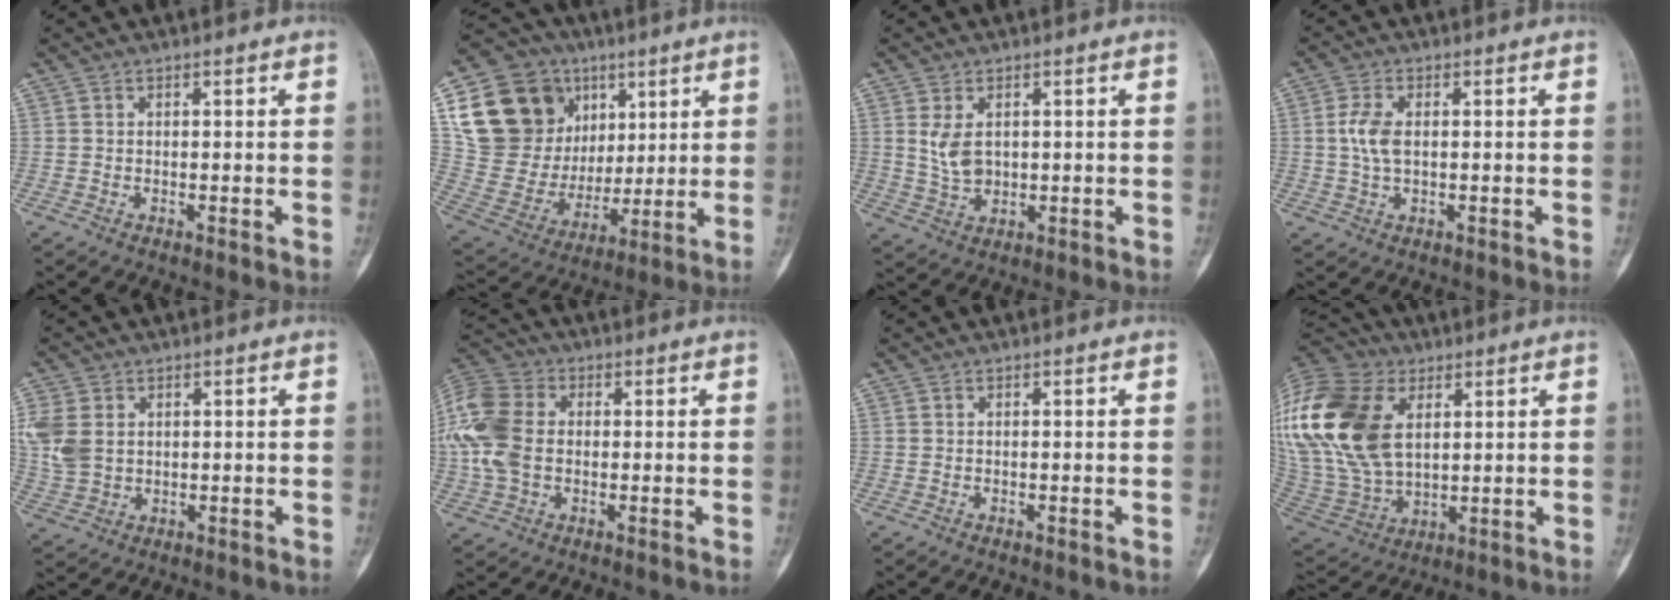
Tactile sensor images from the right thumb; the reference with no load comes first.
{"total": 23.4, "force": [9.2, 18.2, 11.3], "torque": [-0.185, 0.010, 0.187]}
{"total": 4.9, "force": [1.2, 3.2, 3.6], "torque": [-0.057, -0.009, 0.032]}
{"total": 2.8, "force": [0.1, 1.2, 2.5], "torque": [-0.060, 0.003, 0.000]}
{"total": 7.7, "force": [1.7, 5.7, 4.9], "torque": [-0.105, 0.001, 0.043]}
{"total": 13.1, "force": [0.2, 9.3, 9.2], "torque": [-0.208, 0.022, 0.002]}
{"total": 0.0}
{"total": 29.9, "force": [8.5, 19.3, 21.1], "torque": [-0.494, 0.012, 0.172]}